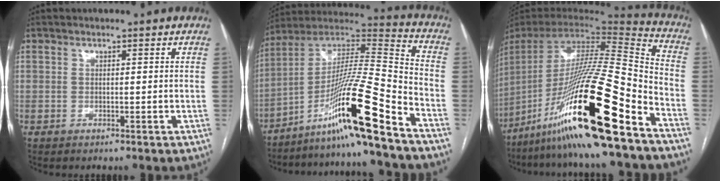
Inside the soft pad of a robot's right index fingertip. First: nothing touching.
{"total": 19.0, "force": [-12.0, -1.4, 14.6], "torque": [-0.280, -0.001, -0.213]}
{"total": 30.0, "force": [-16.8, 1.9, 24.7], "torque": [-0.448, -0.036, -0.300]}